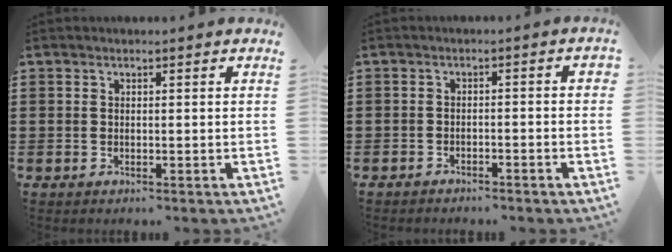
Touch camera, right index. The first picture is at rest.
{"total": 2.0, "force": [-2.0, 0.3, 0.2], "torque": [-0.010, 0.002, -0.044]}